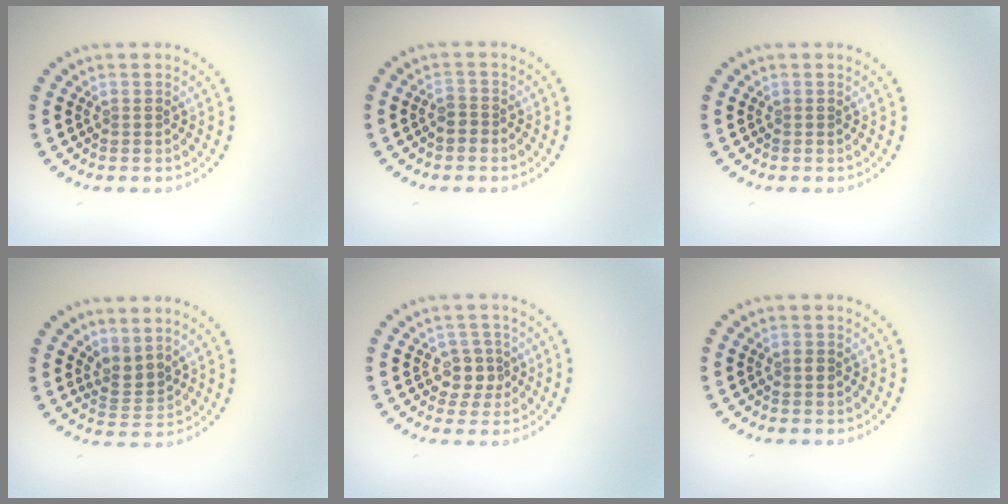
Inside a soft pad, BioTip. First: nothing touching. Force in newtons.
{"total": 1.1, "press": 0.9, "slide": 0.6}
{"total": 0.0}
{"total": 2.2, "press": 1.5, "slide": 1.7}
{"total": 2.4, "press": 2.1, "slide": 1.0}
{"total": 0.9, "press": 0.9, "slide": 0.0}